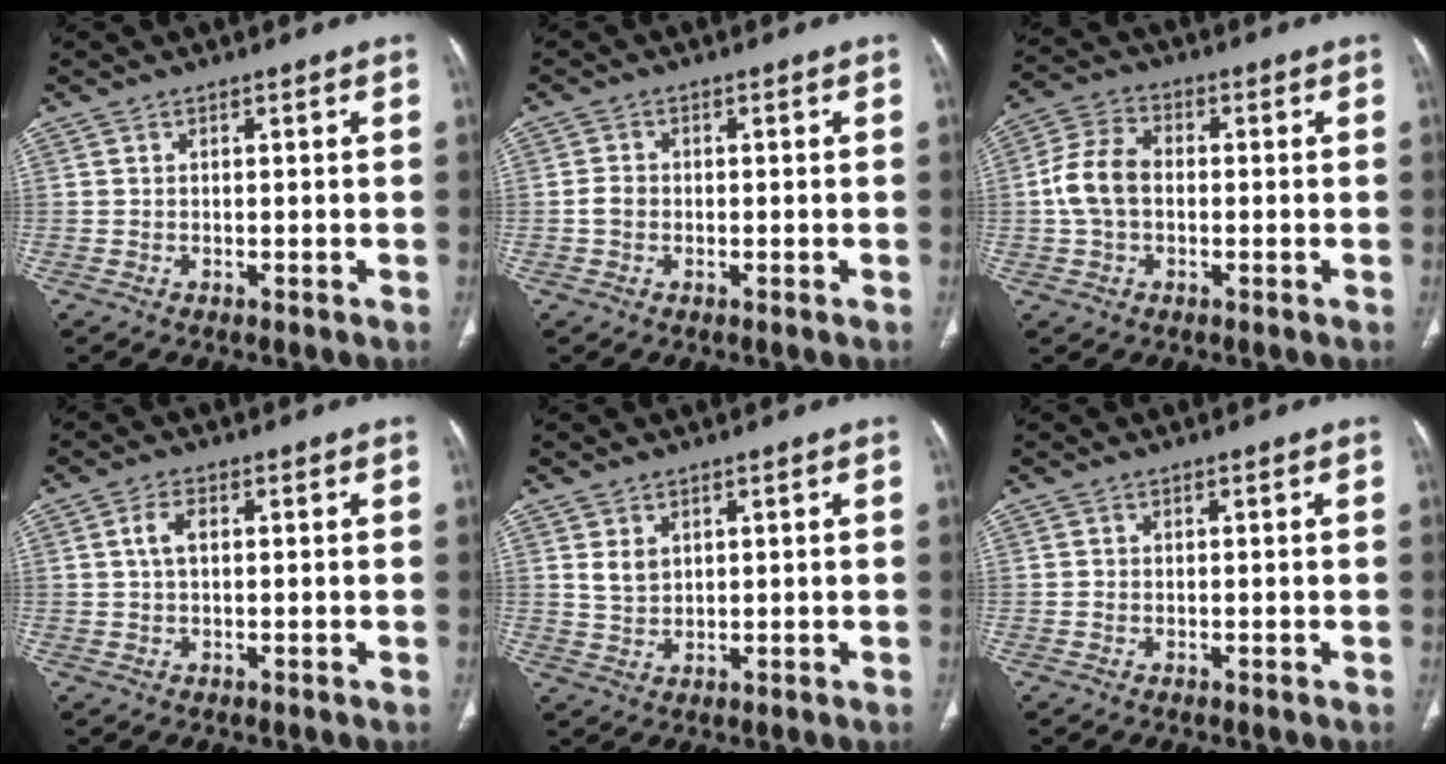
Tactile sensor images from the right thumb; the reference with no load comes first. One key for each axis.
{"total": 2.2, "fx": -0.4, "fy": 1.8, "fz": 1.2, "tx": -0.020, "ty": 0.008, "tz": -0.010}
{"total": 8.3, "fx": -0.4, "fy": 5.7, "fz": 6.0, "tx": -0.121, "ty": 0.023, "tz": -0.015}
{"total": 2.9, "fx": 0.4, "fy": 1.5, "fz": 2.4, "tx": -0.052, "ty": 0.007, "tz": 0.006}
{"total": 2.9, "fx": 1.3, "fy": 2.1, "fz": 1.6, "tx": -0.023, "ty": -0.009, "tz": 0.033}
{"total": 0.0}